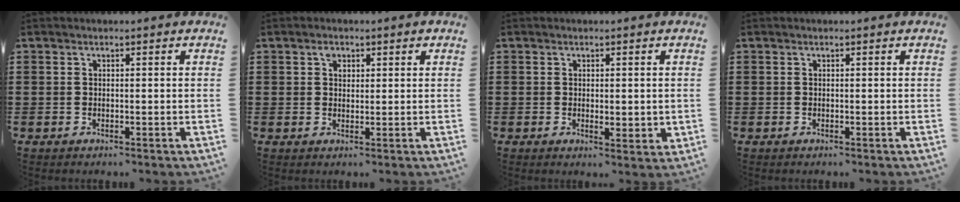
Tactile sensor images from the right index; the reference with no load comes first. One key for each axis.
{"total": 1.7, "fx": 0.8, "fy": 1.1, "fz": 0.9, "tx": -0.013, "ty": 0.003, "tz": 0.013}
{"total": 1.6, "fx": 0.1, "fy": 0.7, "fz": 1.5, "tx": -0.028, "ty": 0.005, "tz": 0.000}
{"total": 0.0}